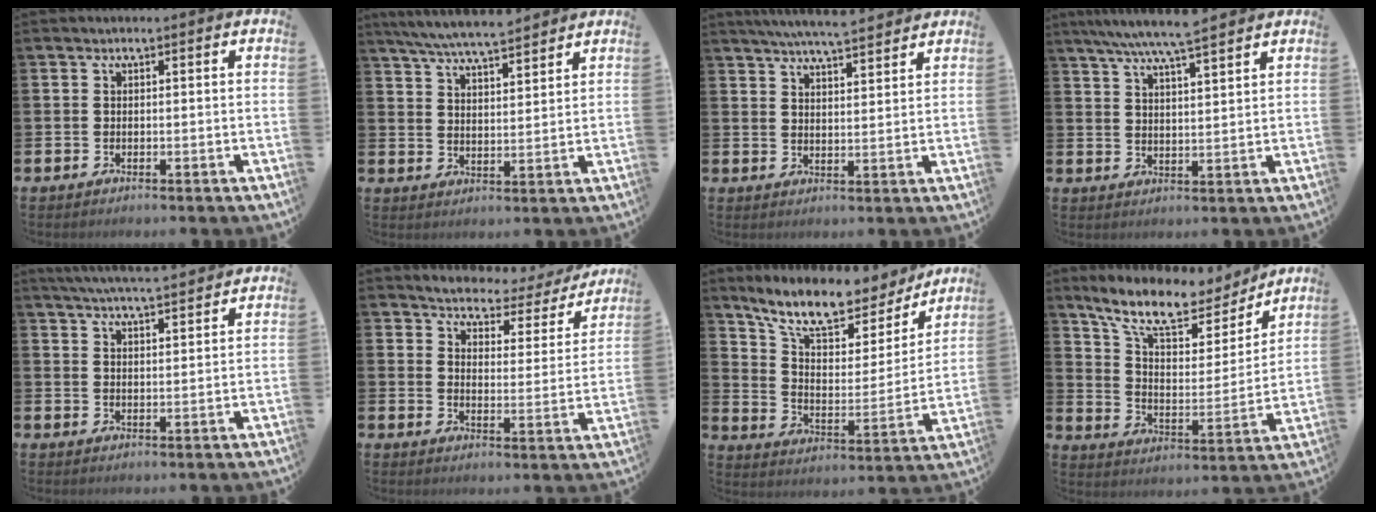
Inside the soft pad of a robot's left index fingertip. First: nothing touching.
{"total": 6.5, "force": [6.3, 0.4, 1.8], "torque": [-0.060, -0.029, 0.113]}
{"total": 5.8, "force": [5.6, -0.1, 1.2], "torque": [-0.036, -0.030, 0.100]}
{"total": 7.1, "force": [6.6, 0.1, 2.7], "torque": [-0.067, -0.026, 0.117]}
{"total": 5.3, "force": [5.2, -0.1, 1.1], "torque": [-0.033, -0.027, 0.092]}
{"total": 3.7, "force": [3.6, 1.0, 0.4], "torque": [-0.036, -0.034, 0.054]}
{"total": 11.4, "force": [9.8, 3.5, 4.7], "torque": [-0.126, -0.061, 0.170]}
{"total": 11.7, "force": [9.7, 3.8, 5.3], "torque": [-0.134, -0.057, 0.168]}